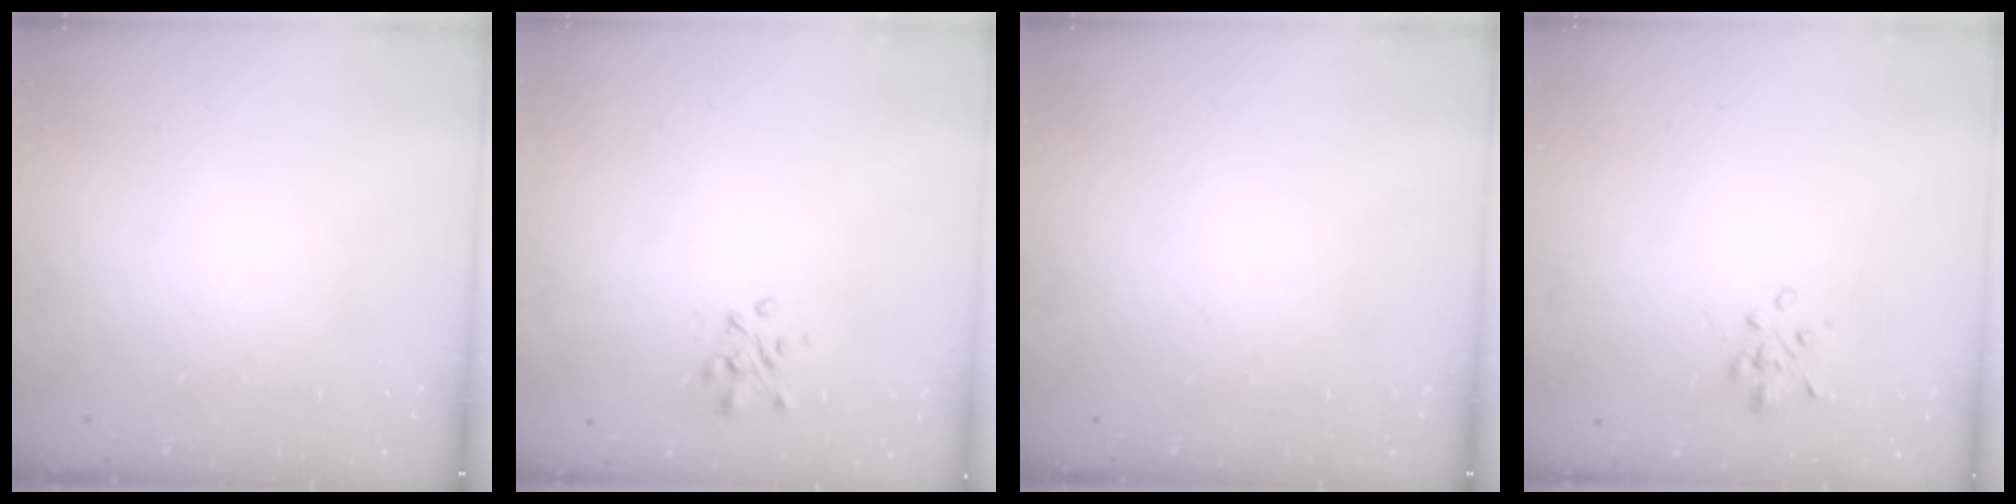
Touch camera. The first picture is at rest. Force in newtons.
{"total": 2.0, "press": 1.9, "slide": 0.5}
{"total": 0.0}
{"total": 1.4, "press": 1.3, "slide": 0.6}